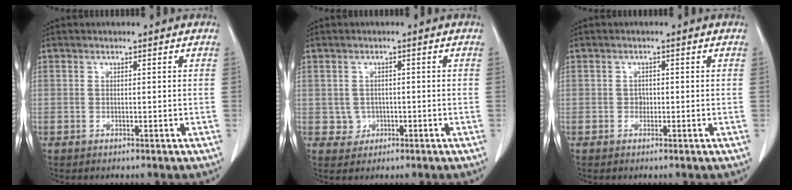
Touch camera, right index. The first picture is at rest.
{"total": 2.4, "force": [-0.3, 2.4, 0.1], "torque": [0.009, 0.008, 0.002]}
{"total": 0.9, "force": [-0.2, 0.8, 0.4], "torque": [-0.001, 0.005, -0.003]}